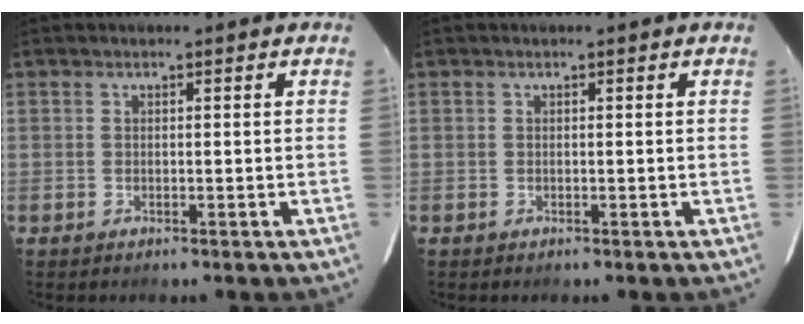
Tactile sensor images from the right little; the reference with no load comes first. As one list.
[{"total": 0.0}]